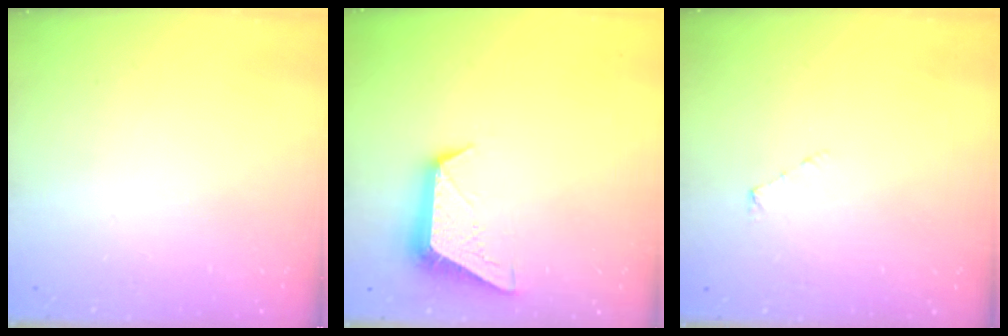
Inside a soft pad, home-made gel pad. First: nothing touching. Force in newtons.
{"total": 9.7, "press": 9.6, "slide": 0.6}
{"total": 2.5, "press": 2.5, "slide": 0.2}